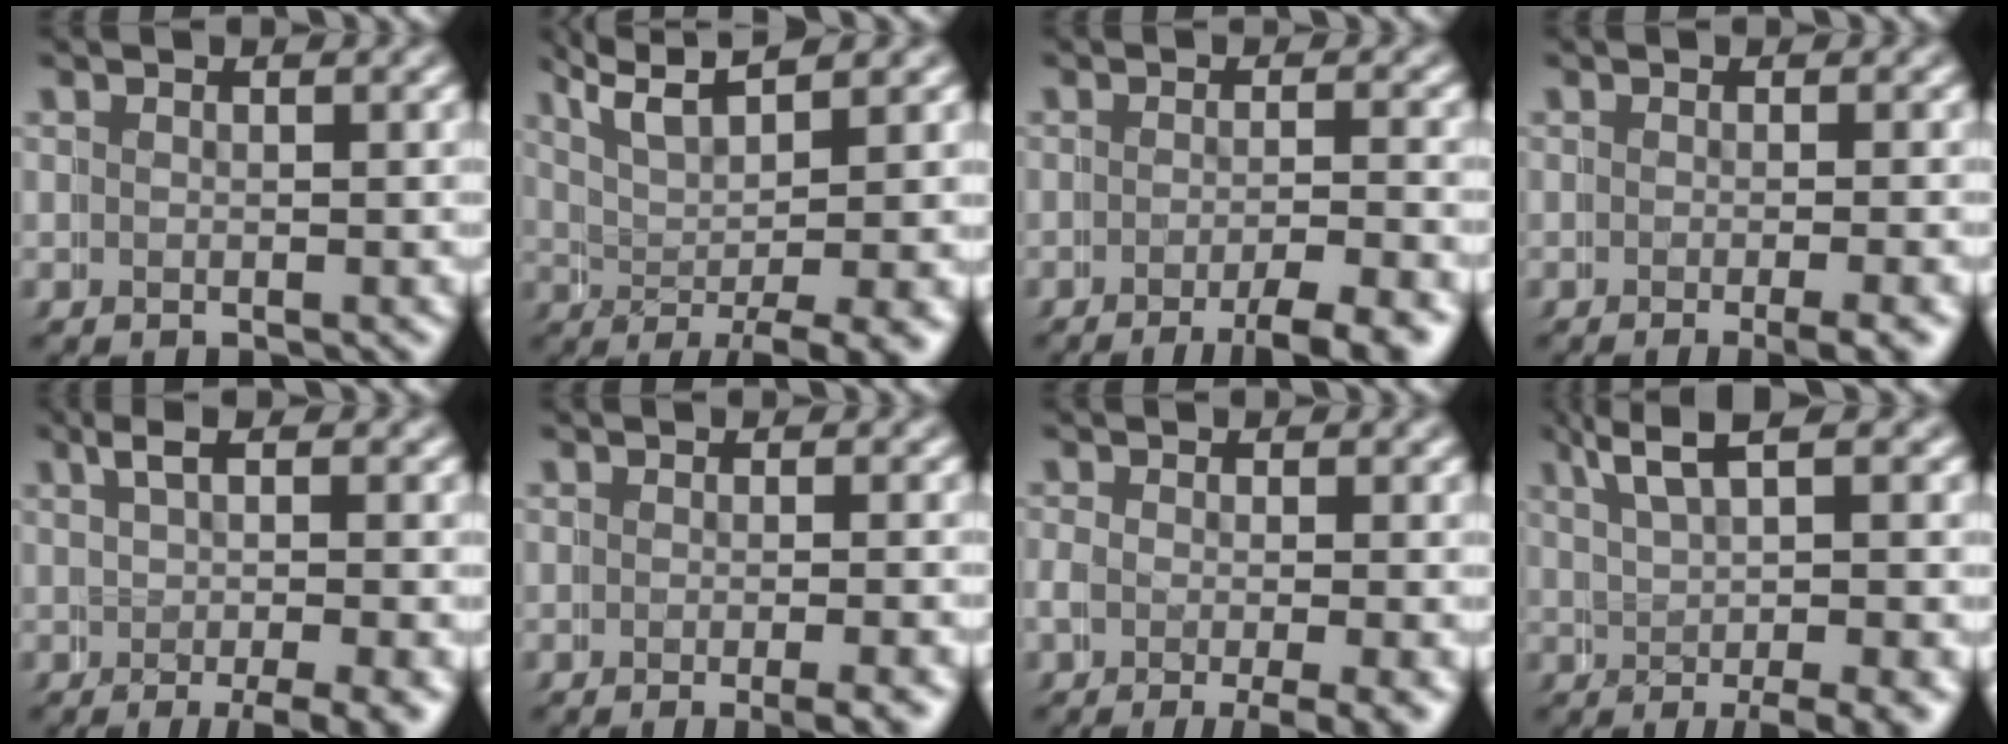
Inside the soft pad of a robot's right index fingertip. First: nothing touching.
{"total": 6.0, "force": [2.6, 1.6, 5.2], "torque": [-0.092, -0.010, 0.042]}
{"total": 3.9, "force": [-2.7, 0.3, 2.8], "torque": [-0.036, 0.001, -0.050]}
{"total": 2.3, "force": [-1.4, 0.1, 1.9], "torque": [-0.011, 0.007, -0.027]}
{"total": 4.8, "force": [-0.3, 1.7, 4.5], "torque": [-0.053, 0.017, -0.014]}
{"total": 2.0, "force": [-1.3, 0.0, 1.6], "torque": [-0.009, 0.008, -0.026]}
{"total": 3.1, "force": [-1.9, 0.8, 2.2], "torque": [-0.025, -0.004, -0.033]}
{"total": 5.5, "force": [0.9, 1.6, 5.2], "torque": [-0.075, 0.007, 0.012]}